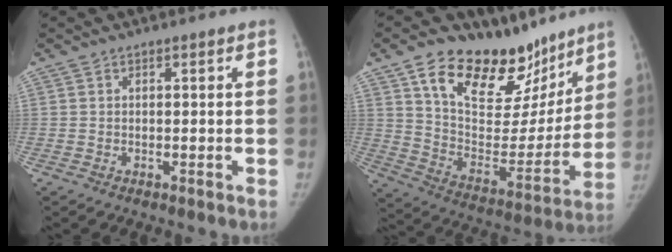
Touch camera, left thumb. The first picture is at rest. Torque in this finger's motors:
{"motor_torque": [1.44, 1.44, 1.45, -1.32, 0.06]}